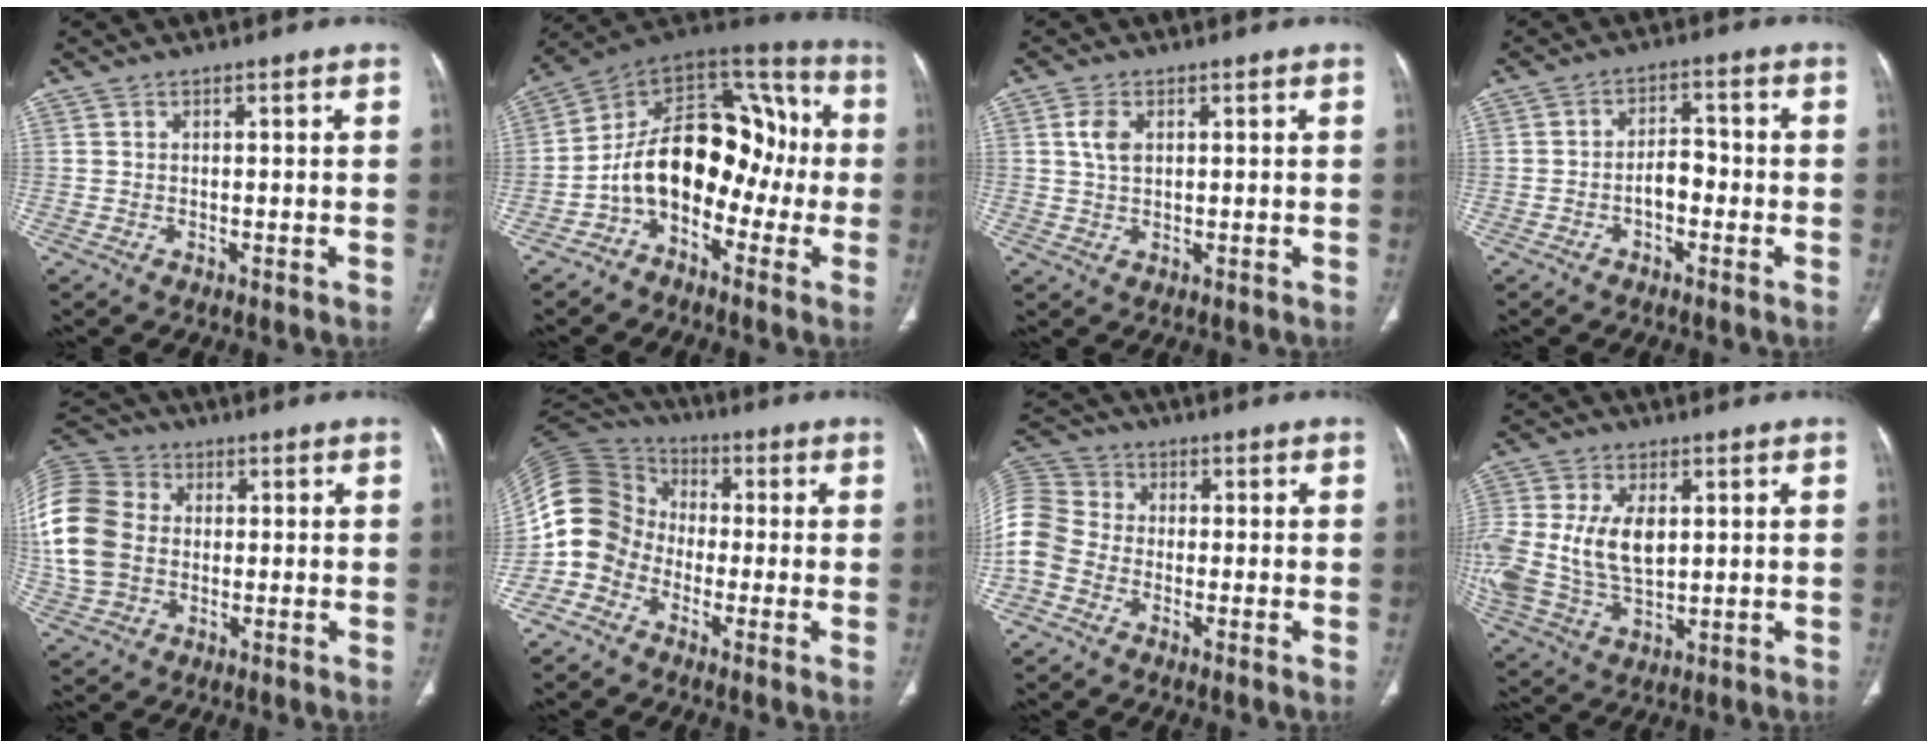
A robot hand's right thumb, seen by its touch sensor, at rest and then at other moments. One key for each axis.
{"total": 18.0, "fx": -3.5, "fy": 11.9, "fz": 13.1, "tx": -0.161, "ty": 0.088, "tz": -0.070}
{"total": 3.4, "fx": 1.0, "fy": 2.1, "fz": 2.6, "tx": -0.051, "ty": 0.001, "tz": 0.020}
{"total": 4.1, "fx": -1.4, "fy": 2.6, "fz": 2.8, "tx": -0.034, "ty": 0.026, "tz": -0.029}
{"total": 20.5, "fx": 0.9, "fy": 16.6, "fz": 12.1, "tx": -0.293, "ty": 0.031, "tz": 0.020}
{"total": 12.4, "fx": -3.5, "fy": 10.6, "fz": 5.4, "tx": -0.103, "ty": 0.056, "tz": -0.085}
{"total": 11.9, "fx": -2.9, "fy": 9.6, "fz": 6.3, "tx": -0.141, "ty": 0.029, "tz": -0.071}
{"total": 16.7, "fx": 1.7, "fy": 10.2, "fz": 13.0, "tx": -0.298, "ty": -0.008, "tz": 0.044}